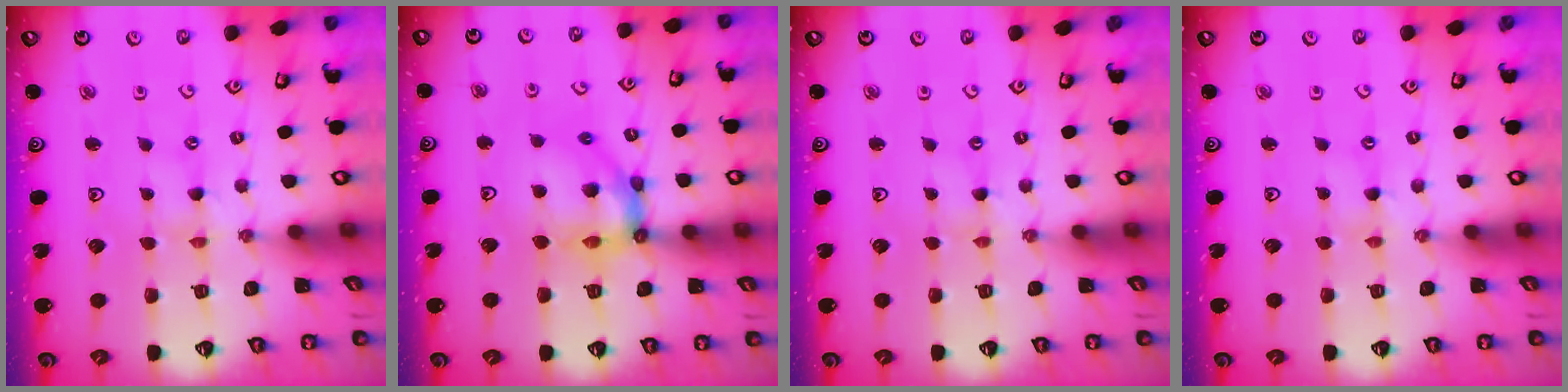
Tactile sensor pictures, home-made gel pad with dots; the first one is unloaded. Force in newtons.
{"total": 13.0, "press": 12.9, "slide": 2.1}
{"total": 0.0}
{"total": 0.5, "press": 0.5, "slide": 0.1}